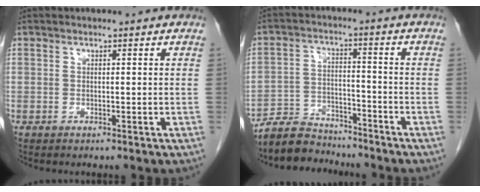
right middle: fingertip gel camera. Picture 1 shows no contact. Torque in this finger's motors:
{"motor_torque": [-0.05, -0.40, 0.05, 0.00]}